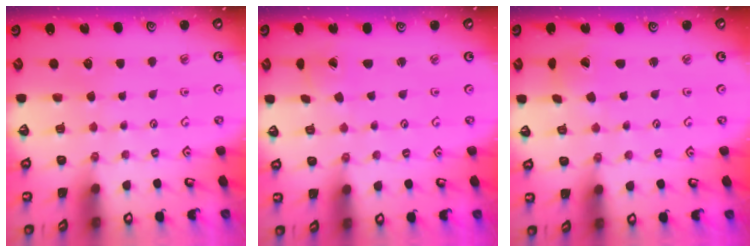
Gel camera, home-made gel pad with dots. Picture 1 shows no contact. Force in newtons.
{"total": 0.8, "press": 0.8, "slide": 0.1}
{"total": 1.2, "press": 1.2, "slide": 0.2}